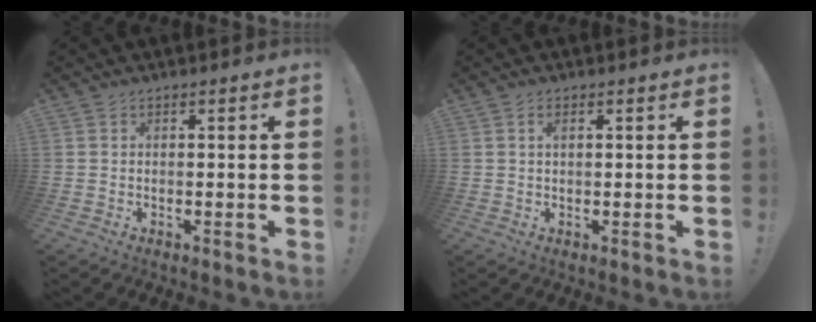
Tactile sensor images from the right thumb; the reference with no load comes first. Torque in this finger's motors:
{"motor_torque": [-0.12, -0.25, -0.10, 0.13, 0.01]}